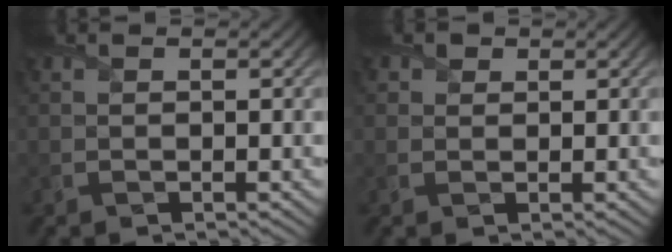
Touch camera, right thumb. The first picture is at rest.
{"total": 1.6, "force": [0.9, 1.2, 0.4], "torque": [-0.007, -0.004, 0.011]}